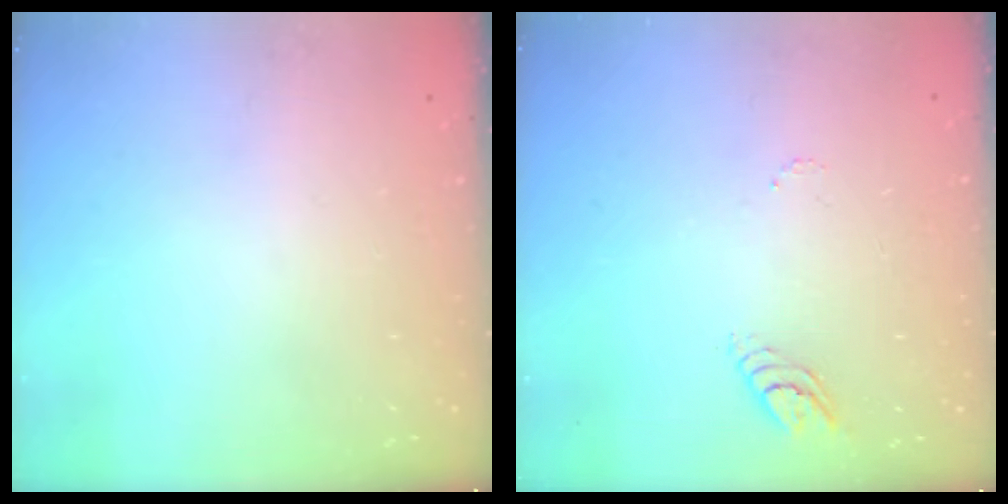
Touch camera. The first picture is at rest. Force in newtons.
{"total": 3.6, "press": 3.6, "slide": 0.3}